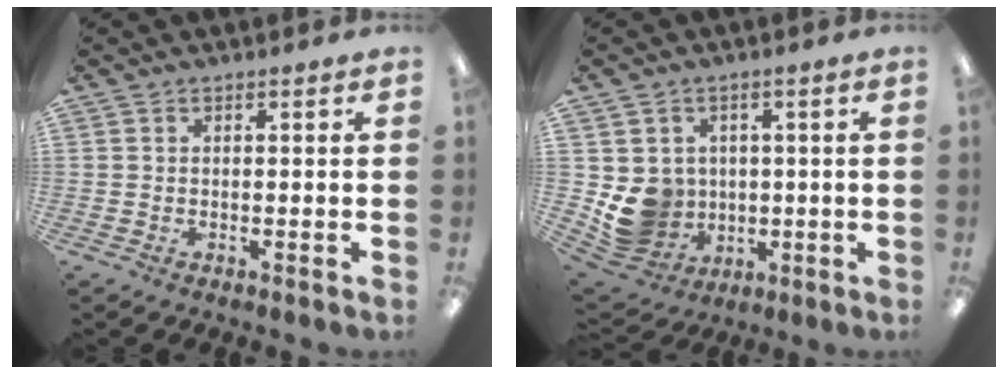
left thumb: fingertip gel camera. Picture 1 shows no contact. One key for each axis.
{"total": 9.0, "fx": 0.3, "fy": 8.7, "fz": 2.3, "tx": -0.061, "ty": -0.005, "tz": 0.019}